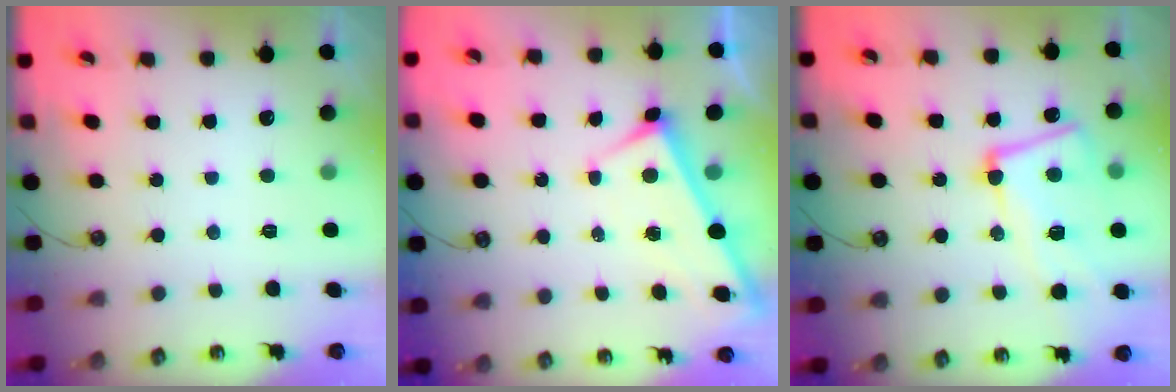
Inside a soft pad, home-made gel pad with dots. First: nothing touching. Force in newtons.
{"total": 2.7, "press": 2.7, "slide": 0.4}
{"total": 9.0, "press": 8.8, "slide": 1.7}